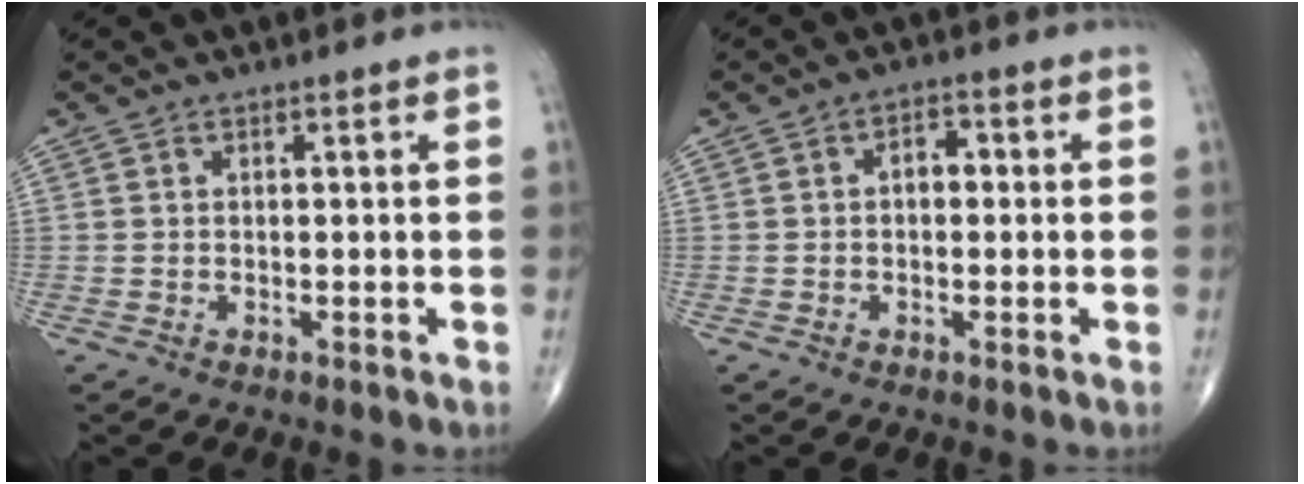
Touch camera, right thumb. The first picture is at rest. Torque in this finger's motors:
{"motor_torque": [0.50, 1.57, 0.33, -0.16, -0.06]}